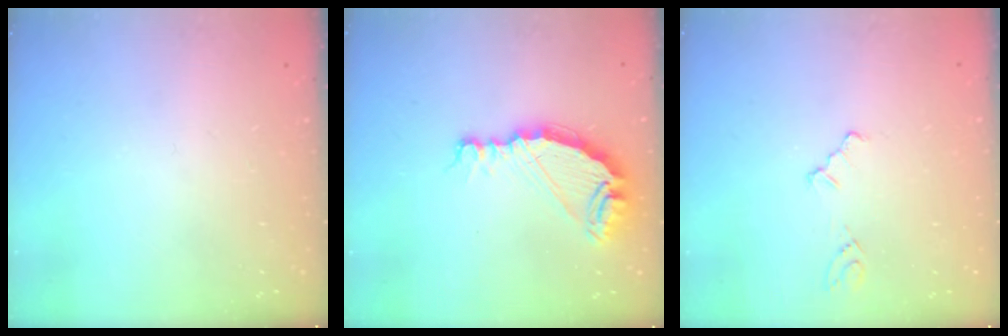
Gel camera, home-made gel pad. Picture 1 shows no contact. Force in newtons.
{"total": 15.1, "press": 15.1, "slide": 0.2}
{"total": 2.4, "press": 2.3, "slide": 0.4}